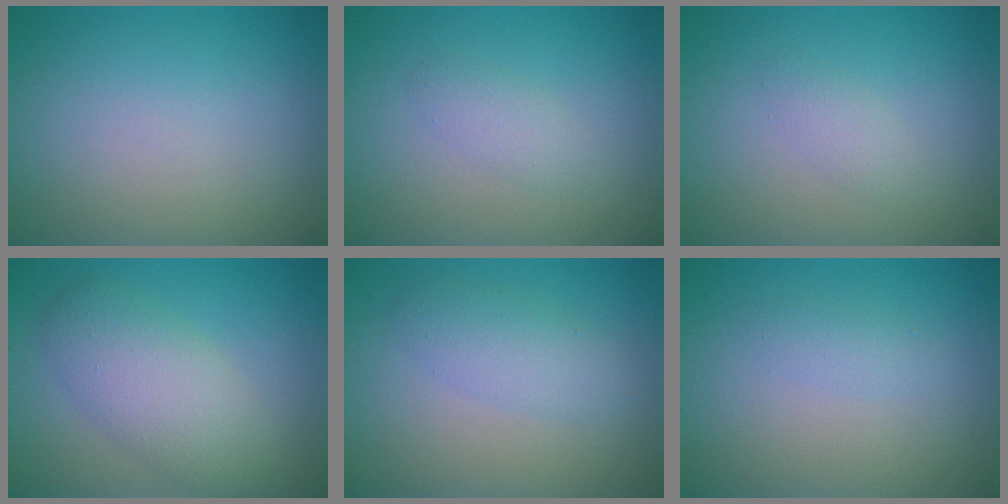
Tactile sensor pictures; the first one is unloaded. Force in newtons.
{"total": 1.5, "press": 1.5, "slide": 0.1}
{"total": 1.3, "press": 1.3, "slide": 0.0}
{"total": 5.3, "press": 5.3, "slide": 0.3}
{"total": 2.4, "press": 2.4, "slide": 0.1}
{"total": 1.1, "press": 1.1, "slide": 0.1}